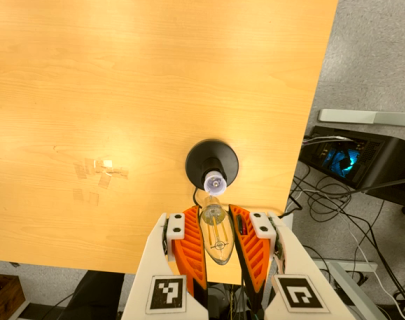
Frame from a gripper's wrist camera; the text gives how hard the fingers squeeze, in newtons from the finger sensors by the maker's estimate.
{"total": 17.9, "left": 19.3, "right": 16.5}